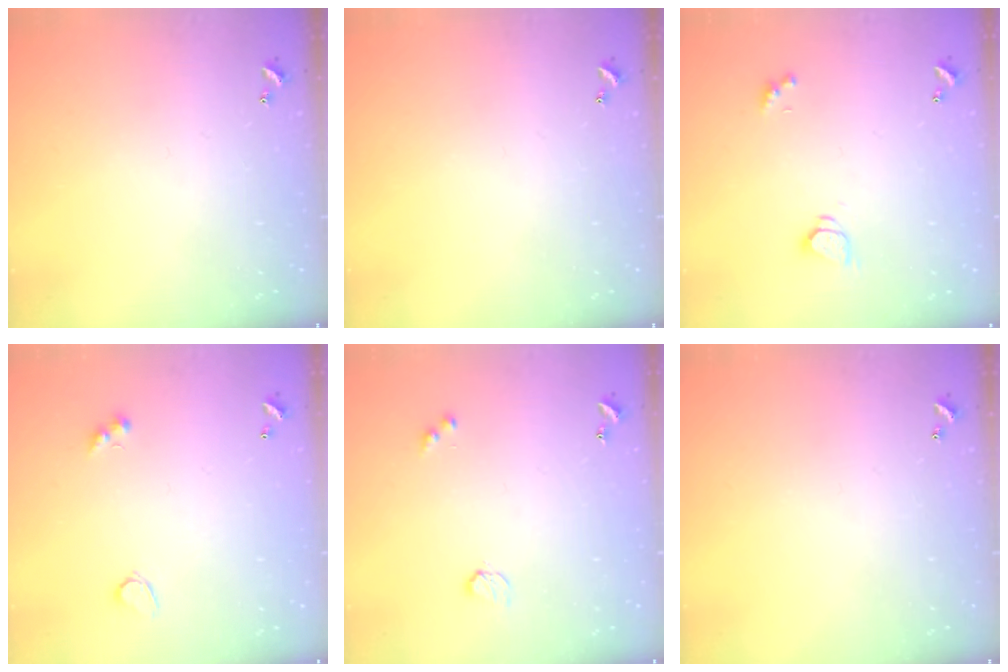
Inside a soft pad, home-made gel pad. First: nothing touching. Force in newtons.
{"total": 0.0}
{"total": 1.8, "press": 1.8, "slide": 0.3}
{"total": 2.8, "press": 2.7, "slide": 1.0}
{"total": 2.9, "press": 2.9, "slide": 0.5}
{"total": 0.0}